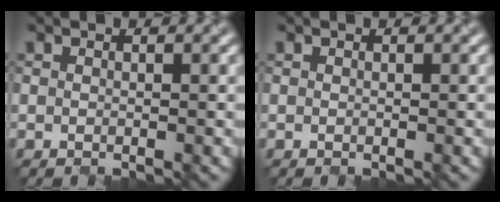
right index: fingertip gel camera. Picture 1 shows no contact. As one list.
[{"total": 0.0}]